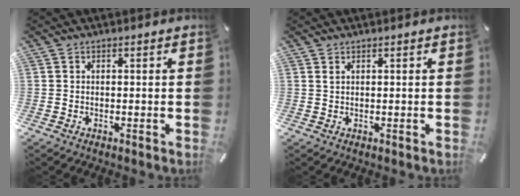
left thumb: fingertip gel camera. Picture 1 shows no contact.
{"total": 0.7, "force": [0.4, 0.1, 0.6], "torque": [-0.012, -0.001, 0.008]}